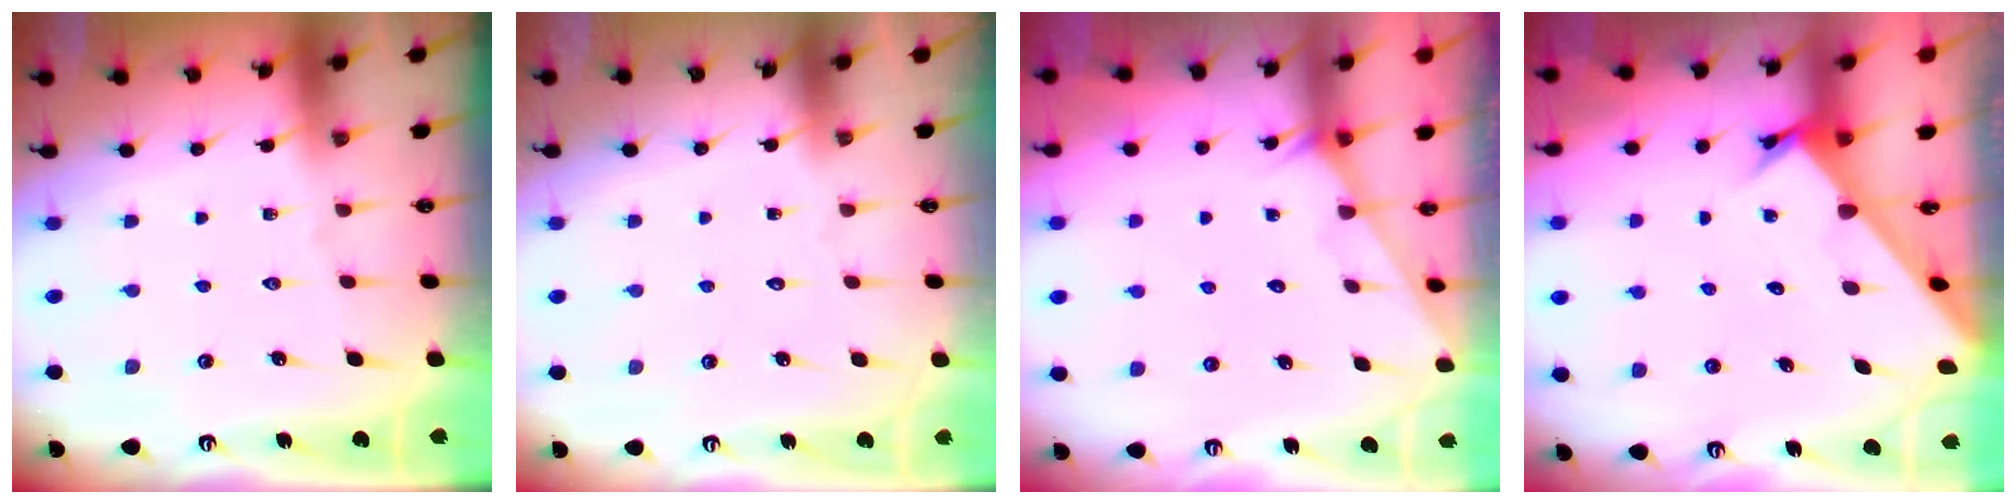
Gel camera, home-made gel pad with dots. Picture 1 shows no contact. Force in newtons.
{"total": 1.6, "press": 1.6, "slide": 0.0}
{"total": 1.3, "press": 1.3, "slide": 0.1}
{"total": 2.4, "press": 2.4, "slide": 0.0}